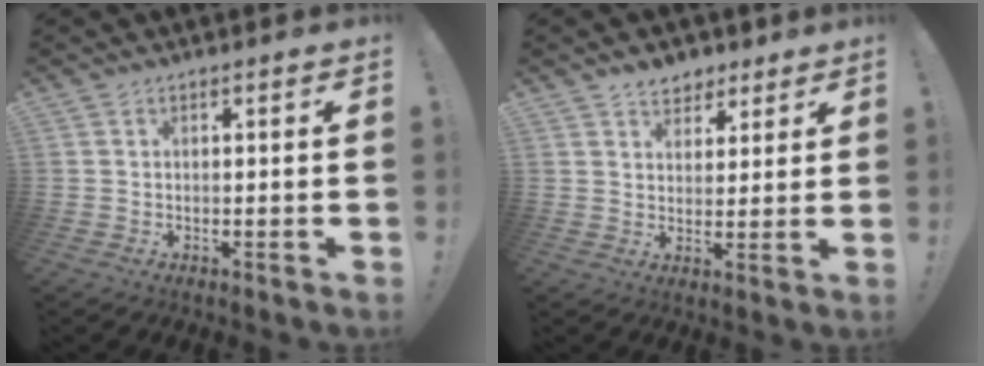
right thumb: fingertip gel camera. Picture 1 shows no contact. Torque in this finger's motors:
{"motor_torque": [-0.57, 0.27, 0.35, 0.20, 0.07]}